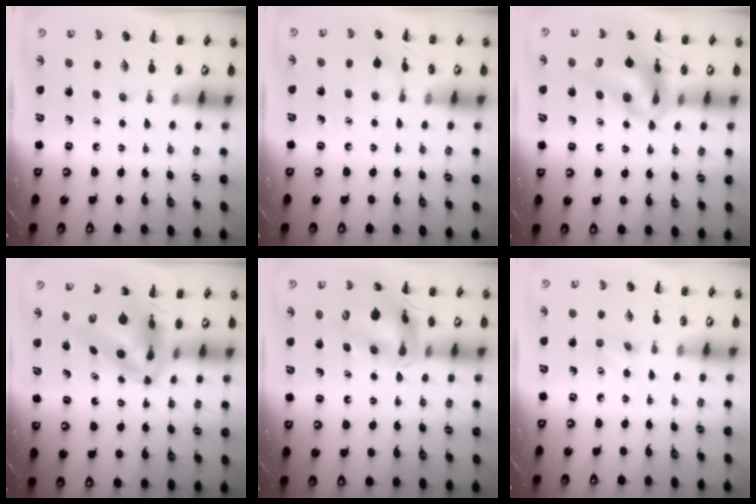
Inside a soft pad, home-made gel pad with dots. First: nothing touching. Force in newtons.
{"total": 5.3, "press": 5.0, "slide": 1.8}
{"total": 13.4, "press": 12.8, "slide": 4.0}
{"total": 9.5, "press": 9.0, "slide": 3.2}
{"total": 17.8, "press": 17.4, "slide": 3.5}
{"total": 3.2, "press": 3.0, "slide": 1.0}